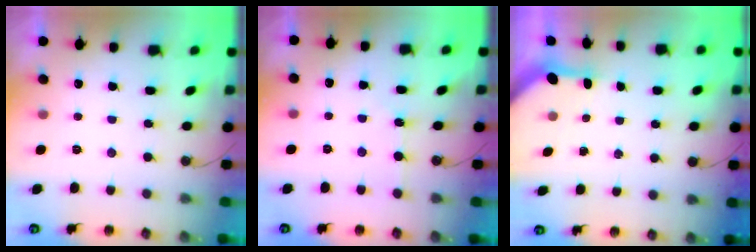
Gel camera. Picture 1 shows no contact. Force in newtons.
{"total": 2.3, "press": 2.3, "slide": 0.3}
{"total": 3.2, "press": 3.2, "slide": 0.2}